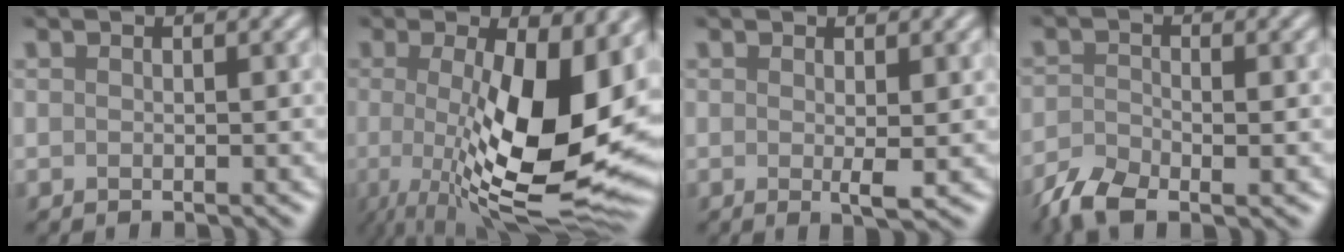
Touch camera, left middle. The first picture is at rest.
{"total": 13.2, "force": [-0.4, 4.2, 12.5], "torque": [-0.180, -0.024, -0.008]}
{"total": 1.7, "force": [0.1, 0.2, 1.7], "torque": [-0.026, -0.009, 0.003]}
{"total": 3.8, "force": [-2.8, 1.4, 2.2], "torque": [-0.050, -0.014, -0.057]}